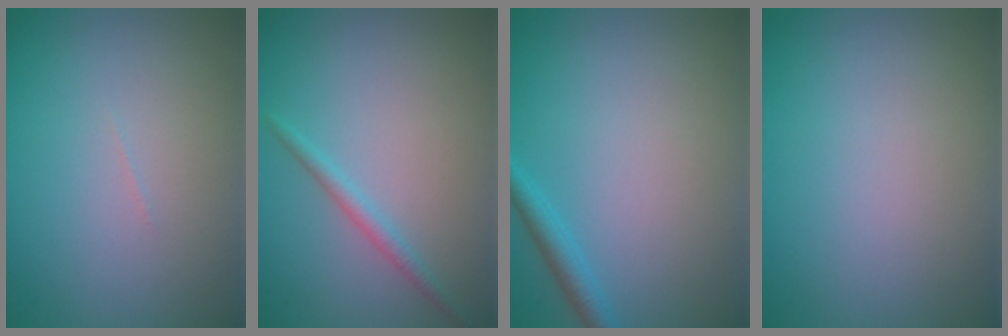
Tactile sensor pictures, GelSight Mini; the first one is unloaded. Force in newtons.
{"total": 1.4, "press": 1.4, "slide": 0.0}
{"total": 1.9, "press": 1.9, "slide": 0.1}
{"total": 0.0}